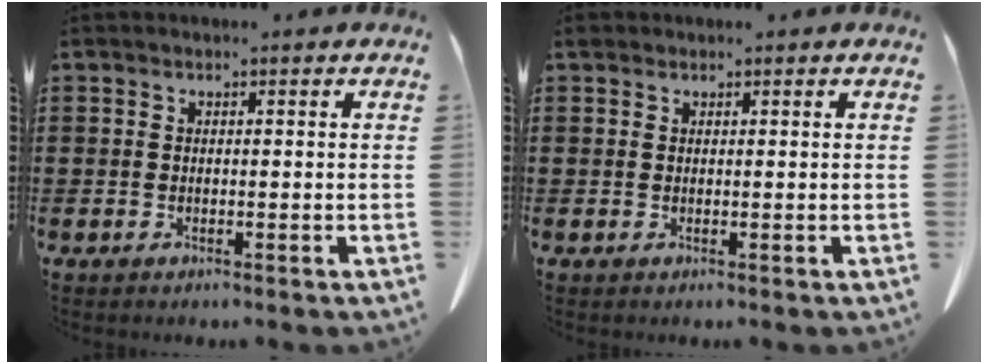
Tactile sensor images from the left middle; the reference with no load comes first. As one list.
[{"total": 0.6, "force": [0.4, 0.4, 0.1], "torque": [-0.004, 0.004, 0.008]}]